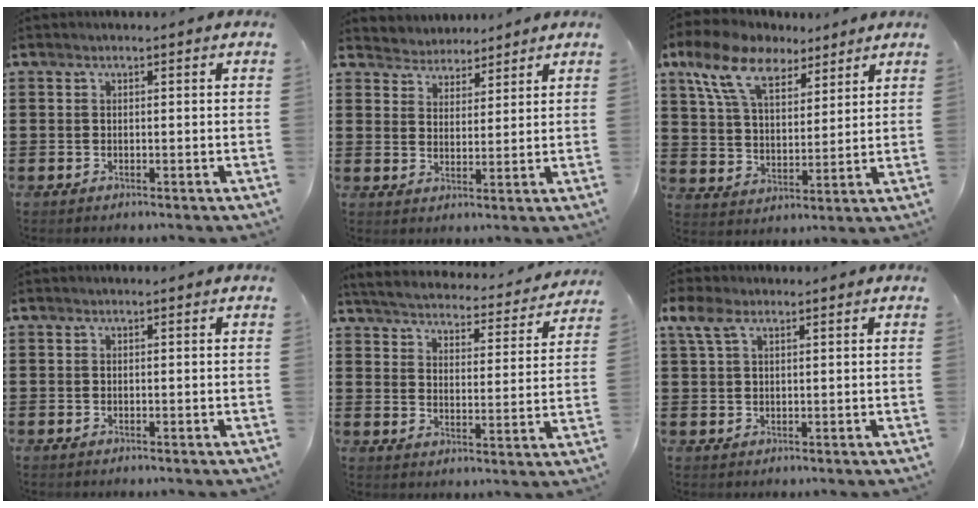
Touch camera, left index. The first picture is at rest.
{"total": 3.6, "force": [3.3, 1.3, -0.8], "torque": [-0.003, -0.010, 0.060]}
{"total": 10.7, "force": [7.8, 4.7, 5.6], "torque": [-0.131, -0.009, 0.144]}
{"total": 0.0}
{"total": 4.1, "force": [4.0, -0.1, 0.5], "torque": [-0.034, -0.034, 0.063]}
{"total": 3.9, "force": [1.8, 2.0, 2.9], "torque": [-0.070, 0.004, 0.029]}